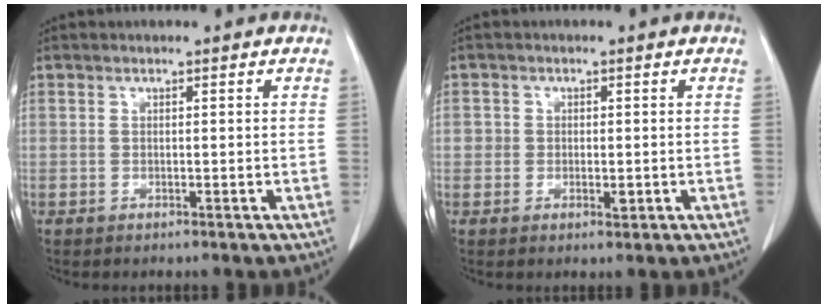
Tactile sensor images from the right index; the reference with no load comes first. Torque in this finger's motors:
{"motor_torque": [-0.12, 0.16, -0.01, 0.02]}